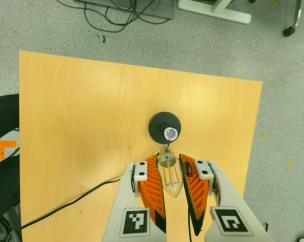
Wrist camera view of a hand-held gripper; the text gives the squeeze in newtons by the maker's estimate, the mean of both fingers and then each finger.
{"total": 23.5, "left": 26.3, "right": 20.6}